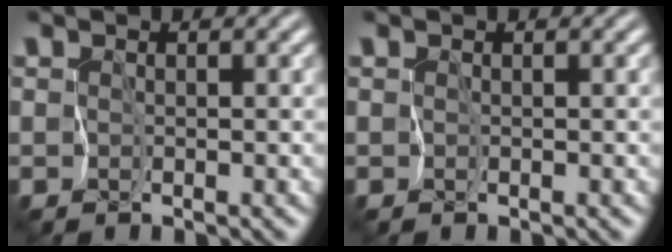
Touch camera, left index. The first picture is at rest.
{"total": 0.0}